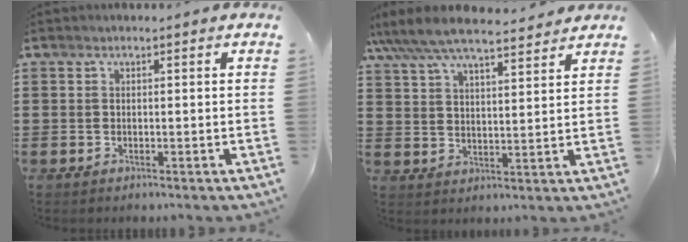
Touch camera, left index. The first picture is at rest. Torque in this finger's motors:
{"motor_torque": [2.14, 0.00, 0.39, 0.21]}